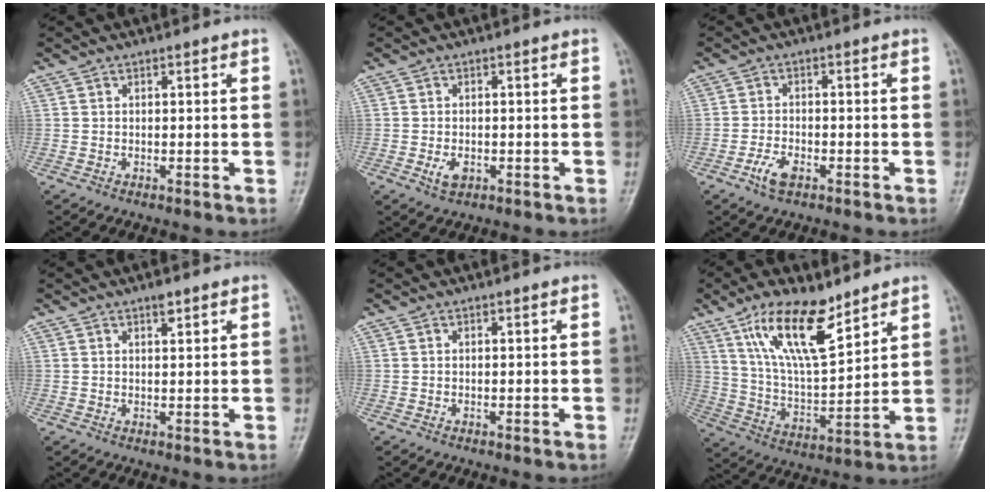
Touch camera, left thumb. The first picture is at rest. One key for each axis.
{"total": 2.6, "fx": -0.9, "fy": 1.7, "fz": 1.8, "tx": -0.031, "ty": -0.001, "tz": -0.013}
{"total": 3.8, "fx": -2.0, "fy": 1.9, "fz": 2.5, "tx": -0.052, "ty": 0.010, "tz": -0.039}
{"total": 1.8, "fx": 1.2, "fy": 0.6, "fz": 1.1, "tx": -0.011, "ty": -0.006, "tz": 0.018}
{"total": 0.0}
{"total": 15.3, "fx": 9.7, "fy": 5.4, "fz": 10.6, "tx": -0.166, "ty": -0.052, "tz": 0.188}